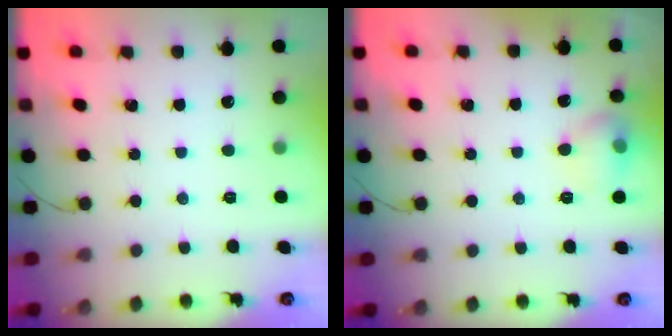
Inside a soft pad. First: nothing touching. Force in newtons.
{"total": 7.5, "press": 7.4, "slide": 1.1}